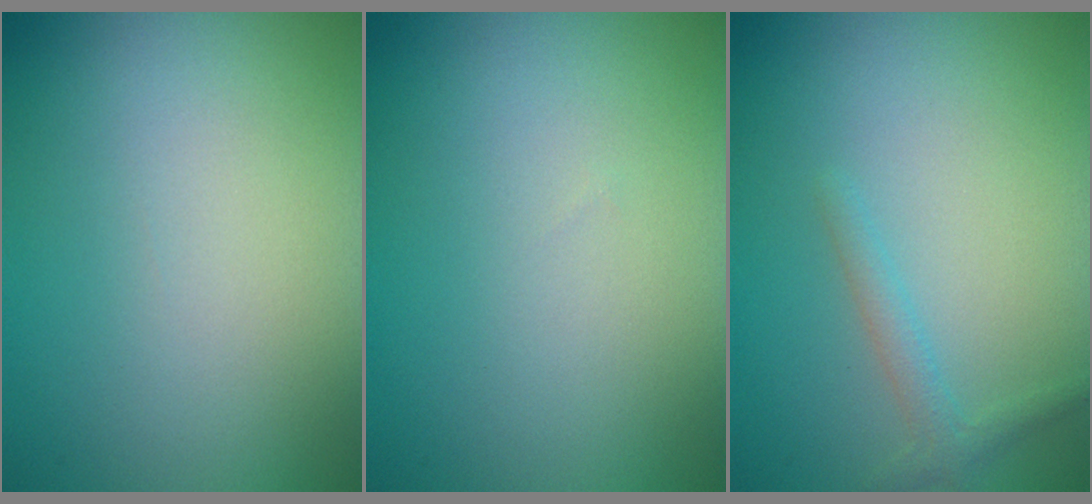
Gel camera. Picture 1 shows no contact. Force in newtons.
{"total": 0.0}
{"total": 1.4, "press": 1.4, "slide": 0.1}